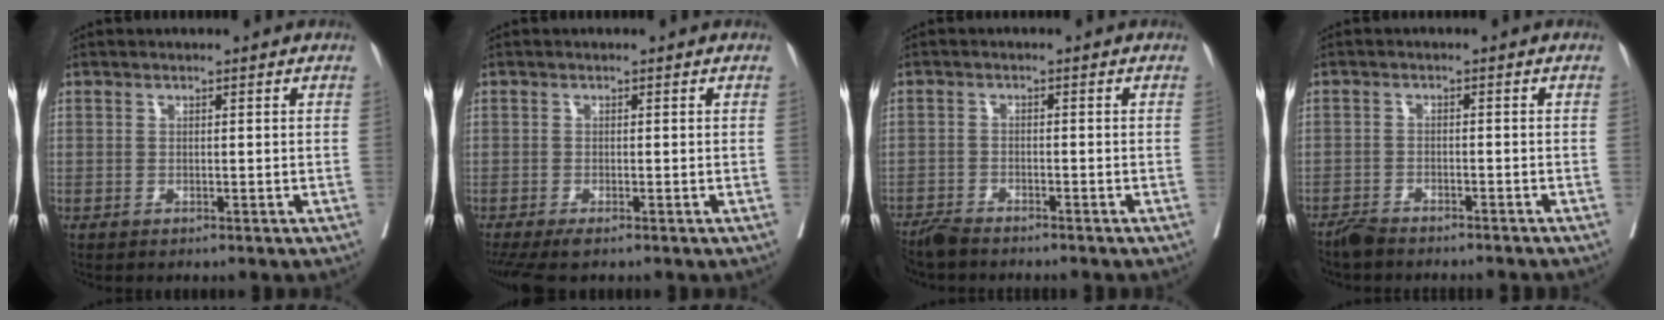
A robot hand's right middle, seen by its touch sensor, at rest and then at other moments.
{"total": 4.6, "force": [-3.4, 1.0, 2.9], "torque": [-0.050, -0.014, -0.060]}
{"total": 4.3, "force": [-4.0, 0.5, 1.3], "torque": [-0.017, -0.012, -0.070]}
{"total": 4.8, "force": [-4.7, 0.6, 1.1], "torque": [-0.011, -0.009, -0.074]}